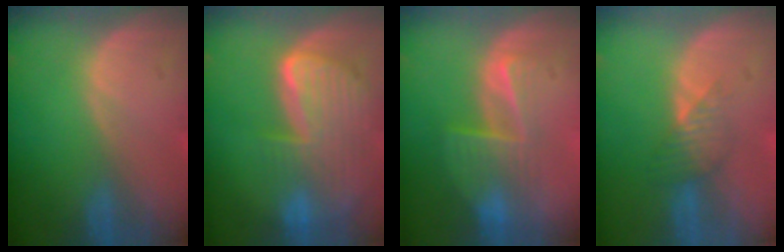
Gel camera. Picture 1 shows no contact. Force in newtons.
{"total": 9.7, "press": 8.3, "slide": 5.1}
{"total": 6.5, "press": 5.6, "slide": 3.2}
{"total": 3.5, "press": 3.1, "slide": 1.6}